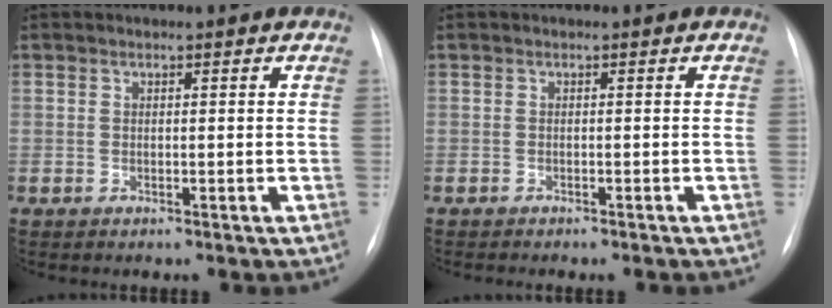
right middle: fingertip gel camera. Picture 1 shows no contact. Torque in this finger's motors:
{"motor_torque": [0.07, -0.03, 0.00, 0.00]}